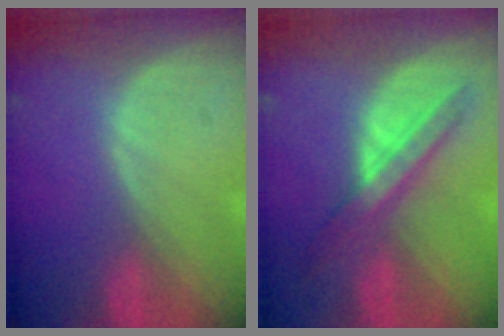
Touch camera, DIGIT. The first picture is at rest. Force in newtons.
{"total": 6.2, "press": 6.1, "slide": 0.5}